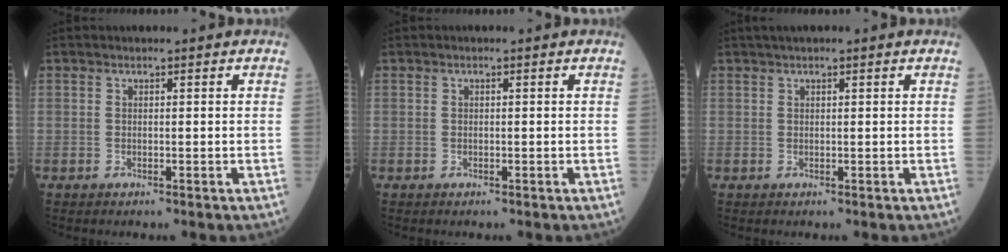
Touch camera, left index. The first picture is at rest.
{"total": 0.0}
{"total": 2.0, "force": [1.6, 0.2, 1.1], "torque": [-0.016, 0.023, 0.025]}